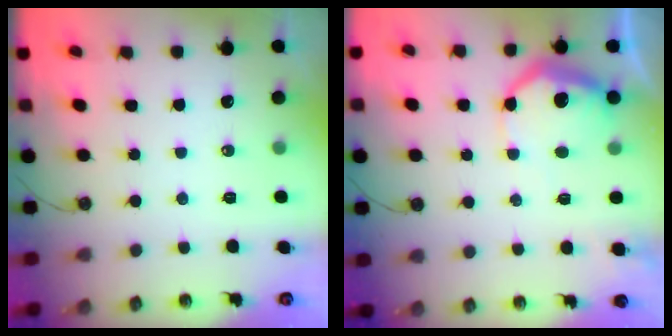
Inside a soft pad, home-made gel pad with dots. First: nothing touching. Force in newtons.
{"total": 12.0, "press": 11.9, "slide": 0.8}